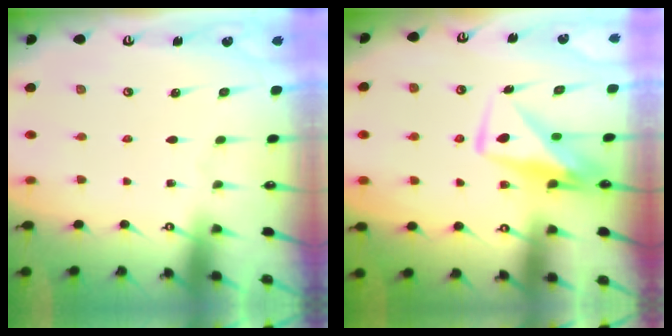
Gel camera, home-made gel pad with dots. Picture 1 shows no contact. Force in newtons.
{"total": 9.2, "press": 9.1, "slide": 1.0}